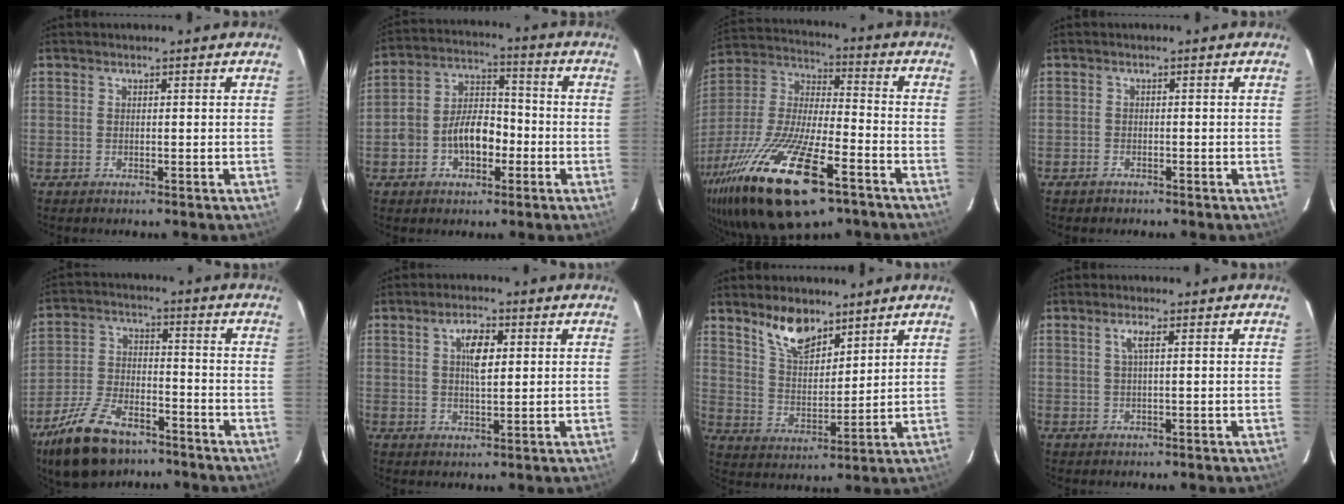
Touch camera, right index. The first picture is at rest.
{"total": 10.2, "force": [-3.2, 6.5, 7.2], "torque": [-0.139, 0.026, -0.050]}
{"total": 28.5, "force": [-16.4, 9.3, 21.3], "torque": [-0.426, -0.056, -0.286]}
{"total": 1.2, "force": [-0.9, 0.8, 0.0], "torque": [-0.002, 0.002, -0.014]}
{"total": 15.2, "force": [-10.7, 7.0, 8.1], "torque": [-0.180, -0.013, -0.192]}
{"total": 5.2, "force": [1.5, 2.0, 4.5], "torque": [-0.078, 0.006, 0.027]}
{"total": 9.5, "force": [7.0, 4.1, 5.0], "torque": [-0.083, 0.001, 0.137]}
{"total": 1.8, "force": [0.5, -0.2, 1.7], "torque": [-0.032, -0.001, 0.009]}